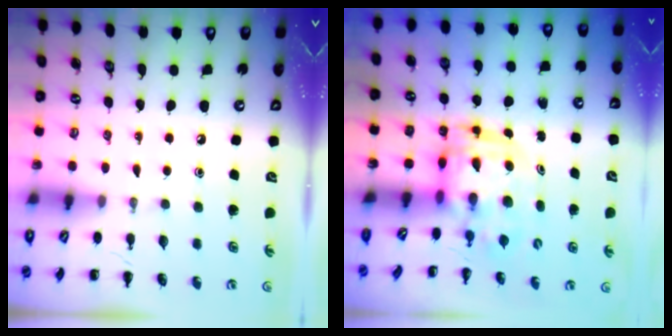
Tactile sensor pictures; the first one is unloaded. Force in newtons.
{"total": 3.5, "press": 3.4, "slide": 0.7}